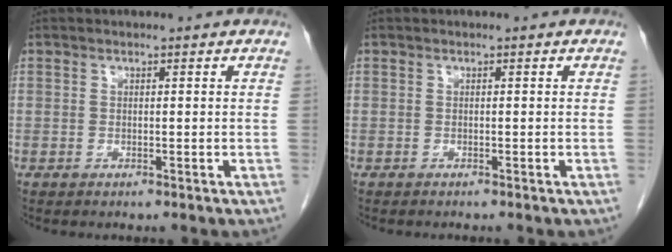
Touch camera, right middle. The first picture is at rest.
{"total": 0.7, "force": [-0.7, 0.1, 0.2], "torque": [-0.005, -0.001, -0.011]}